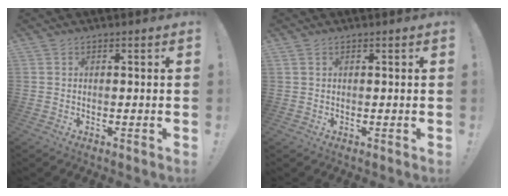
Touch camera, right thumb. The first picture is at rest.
{"total": 0.9, "force": [0.7, 0.4, 0.3], "torque": [-0.006, 0.000, 0.014]}